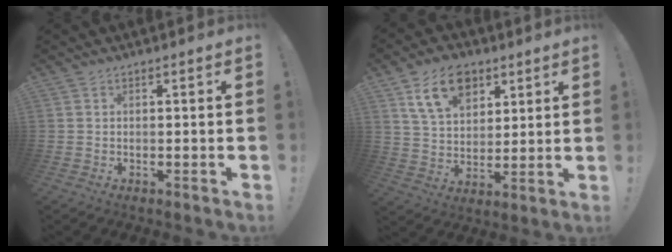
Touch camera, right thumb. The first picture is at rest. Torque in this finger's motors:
{"motor_torque": [1.90, 1.85, 0.98, -0.06, 0.06]}